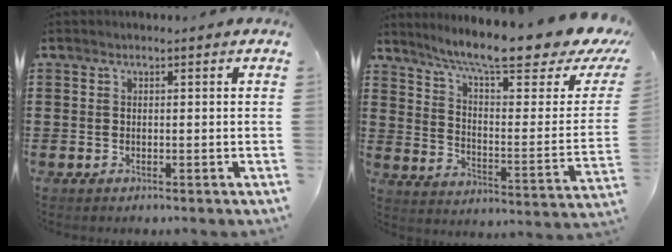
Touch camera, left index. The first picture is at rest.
{"total": 12.2, "force": [9.8, 0.6, 7.4], "torque": [-0.145, -0.071, 0.156]}